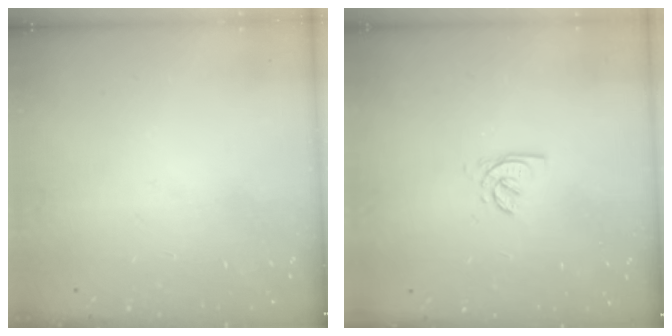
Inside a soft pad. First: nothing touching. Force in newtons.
{"total": 1.6, "press": 1.6, "slide": 0.3}